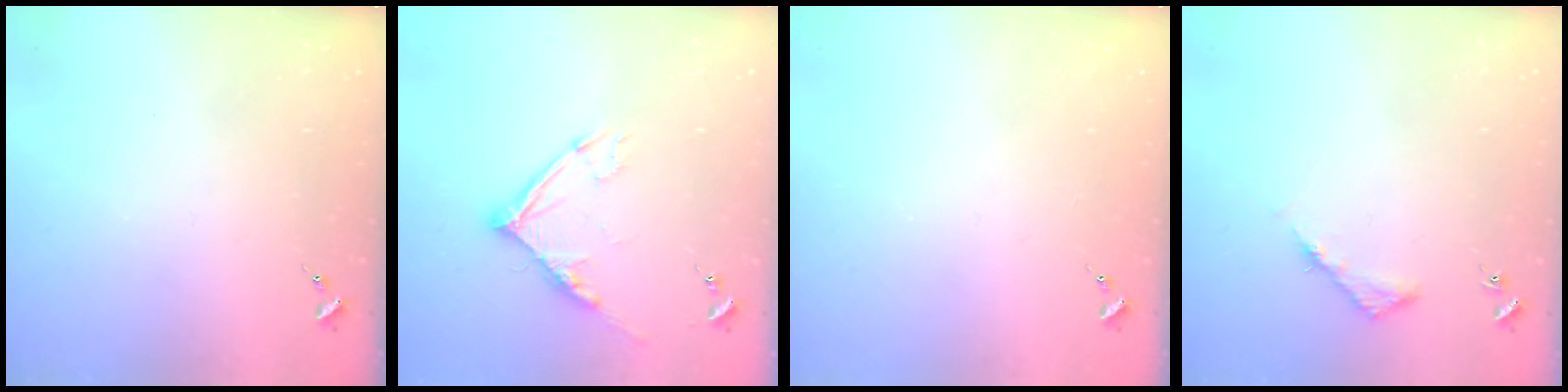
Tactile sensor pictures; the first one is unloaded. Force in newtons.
{"total": 10.7, "press": 10.6, "slide": 1.1}
{"total": 0.0}
{"total": 4.3, "press": 4.3, "slide": 0.4}